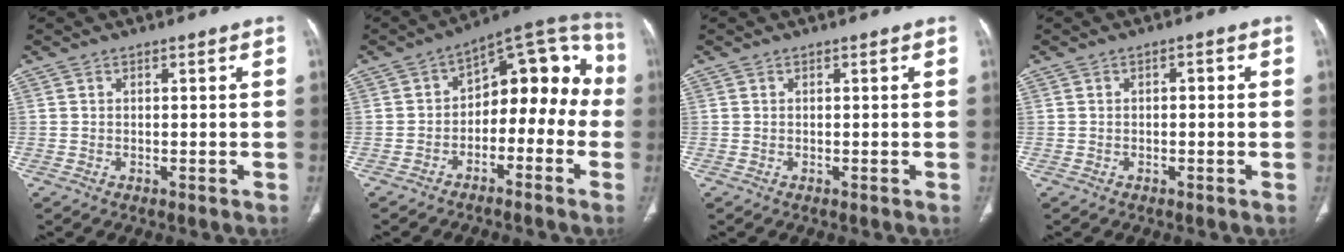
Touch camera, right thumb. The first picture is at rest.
{"total": 15.0, "force": [-2.8, 9.4, 11.3], "torque": [-0.097, 0.079, -0.047]}
{"total": 0.0}
{"total": 1.3, "force": [0.0, 0.8, 1.0], "torque": [-0.010, 0.004, -0.004]}